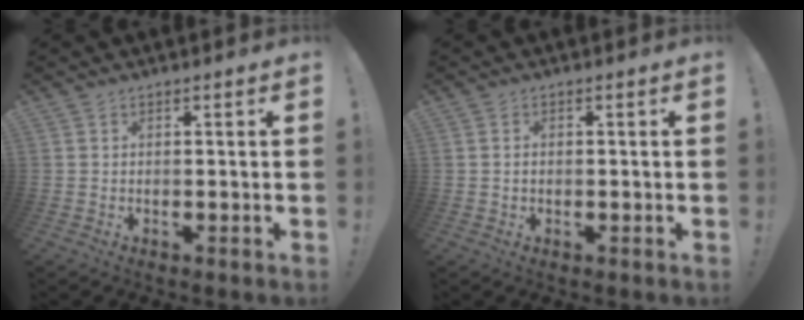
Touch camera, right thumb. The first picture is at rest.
{"total": 0.9, "force": [0.1, 0.6, 0.6], "torque": [-0.014, 0.004, 0.002]}